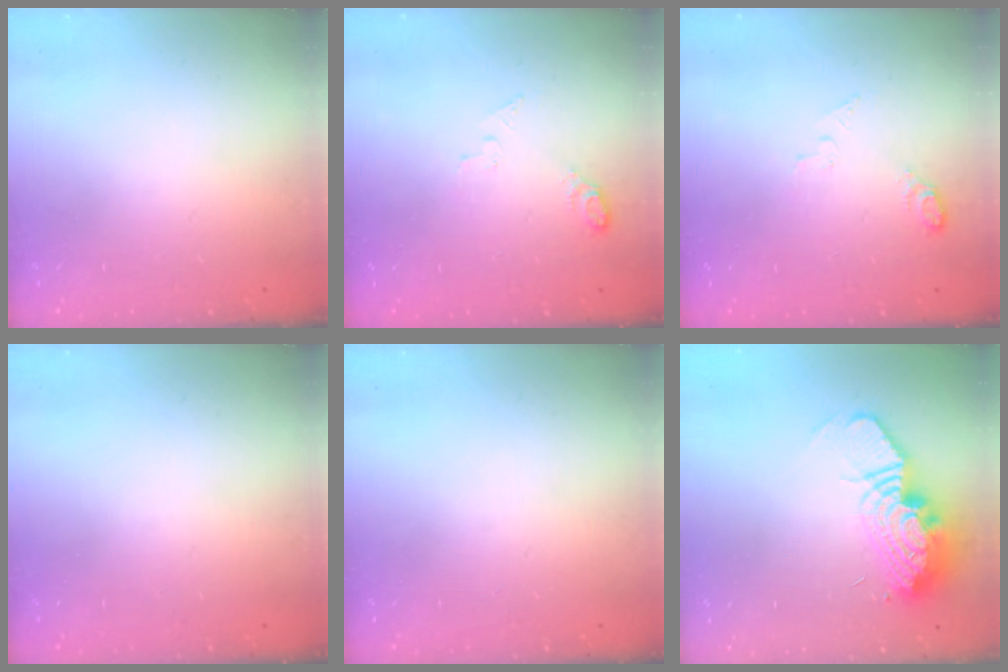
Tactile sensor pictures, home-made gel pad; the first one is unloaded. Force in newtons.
{"total": 4.2, "press": 4.2, "slide": 0.8}
{"total": 4.2, "press": 4.2, "slide": 0.8}
{"total": 0.0}
{"total": 0.0}
{"total": 16.9, "press": 16.7, "slide": 2.9}